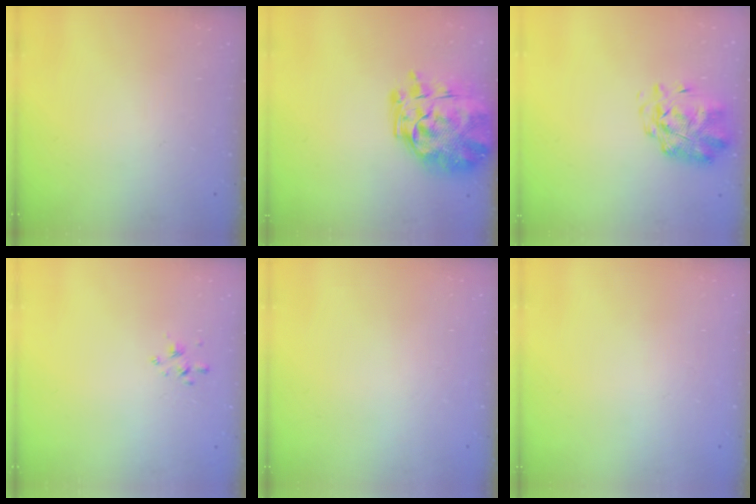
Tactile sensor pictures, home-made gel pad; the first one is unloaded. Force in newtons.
{"total": 13.5, "press": 12.8, "slide": 4.3}
{"total": 2.4, "press": 2.2, "slide": 1.0}
{"total": 2.1, "press": 1.9, "slide": 0.8}
{"total": 1.9, "press": 1.9, "slide": 0.2}
{"total": 1.6, "press": 1.6, "slide": 0.2}